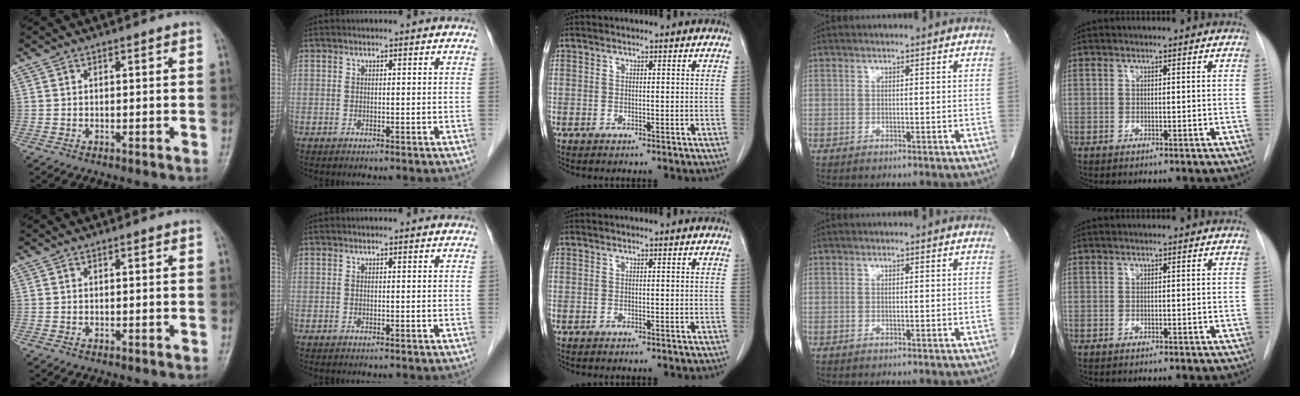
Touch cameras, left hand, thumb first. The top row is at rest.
{}